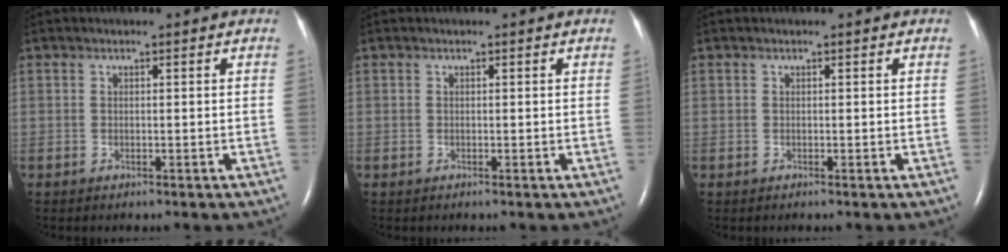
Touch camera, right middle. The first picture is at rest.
{"total": 0.0}
{"total": 0.0}